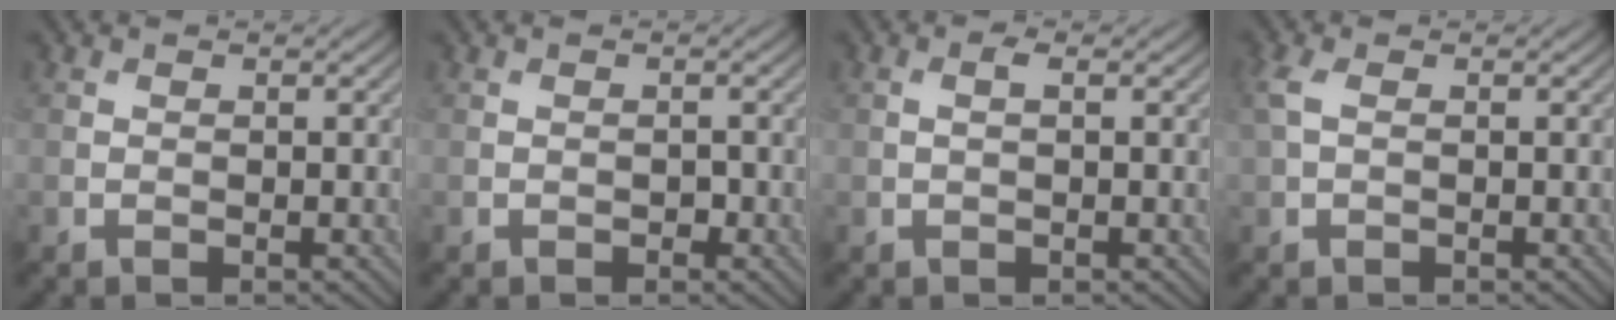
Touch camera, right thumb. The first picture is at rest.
{"total": 0.8, "force": [-0.4, 0.5, 0.5], "torque": [-0.006, 0.000, -0.006]}
{"total": 0.9, "force": [0.2, 0.2, 0.9], "torque": [-0.019, 0.005, 0.003]}
{"total": 2.3, "force": [0.5, 1.2, 1.9], "torque": [-0.055, 0.008, 0.007]}